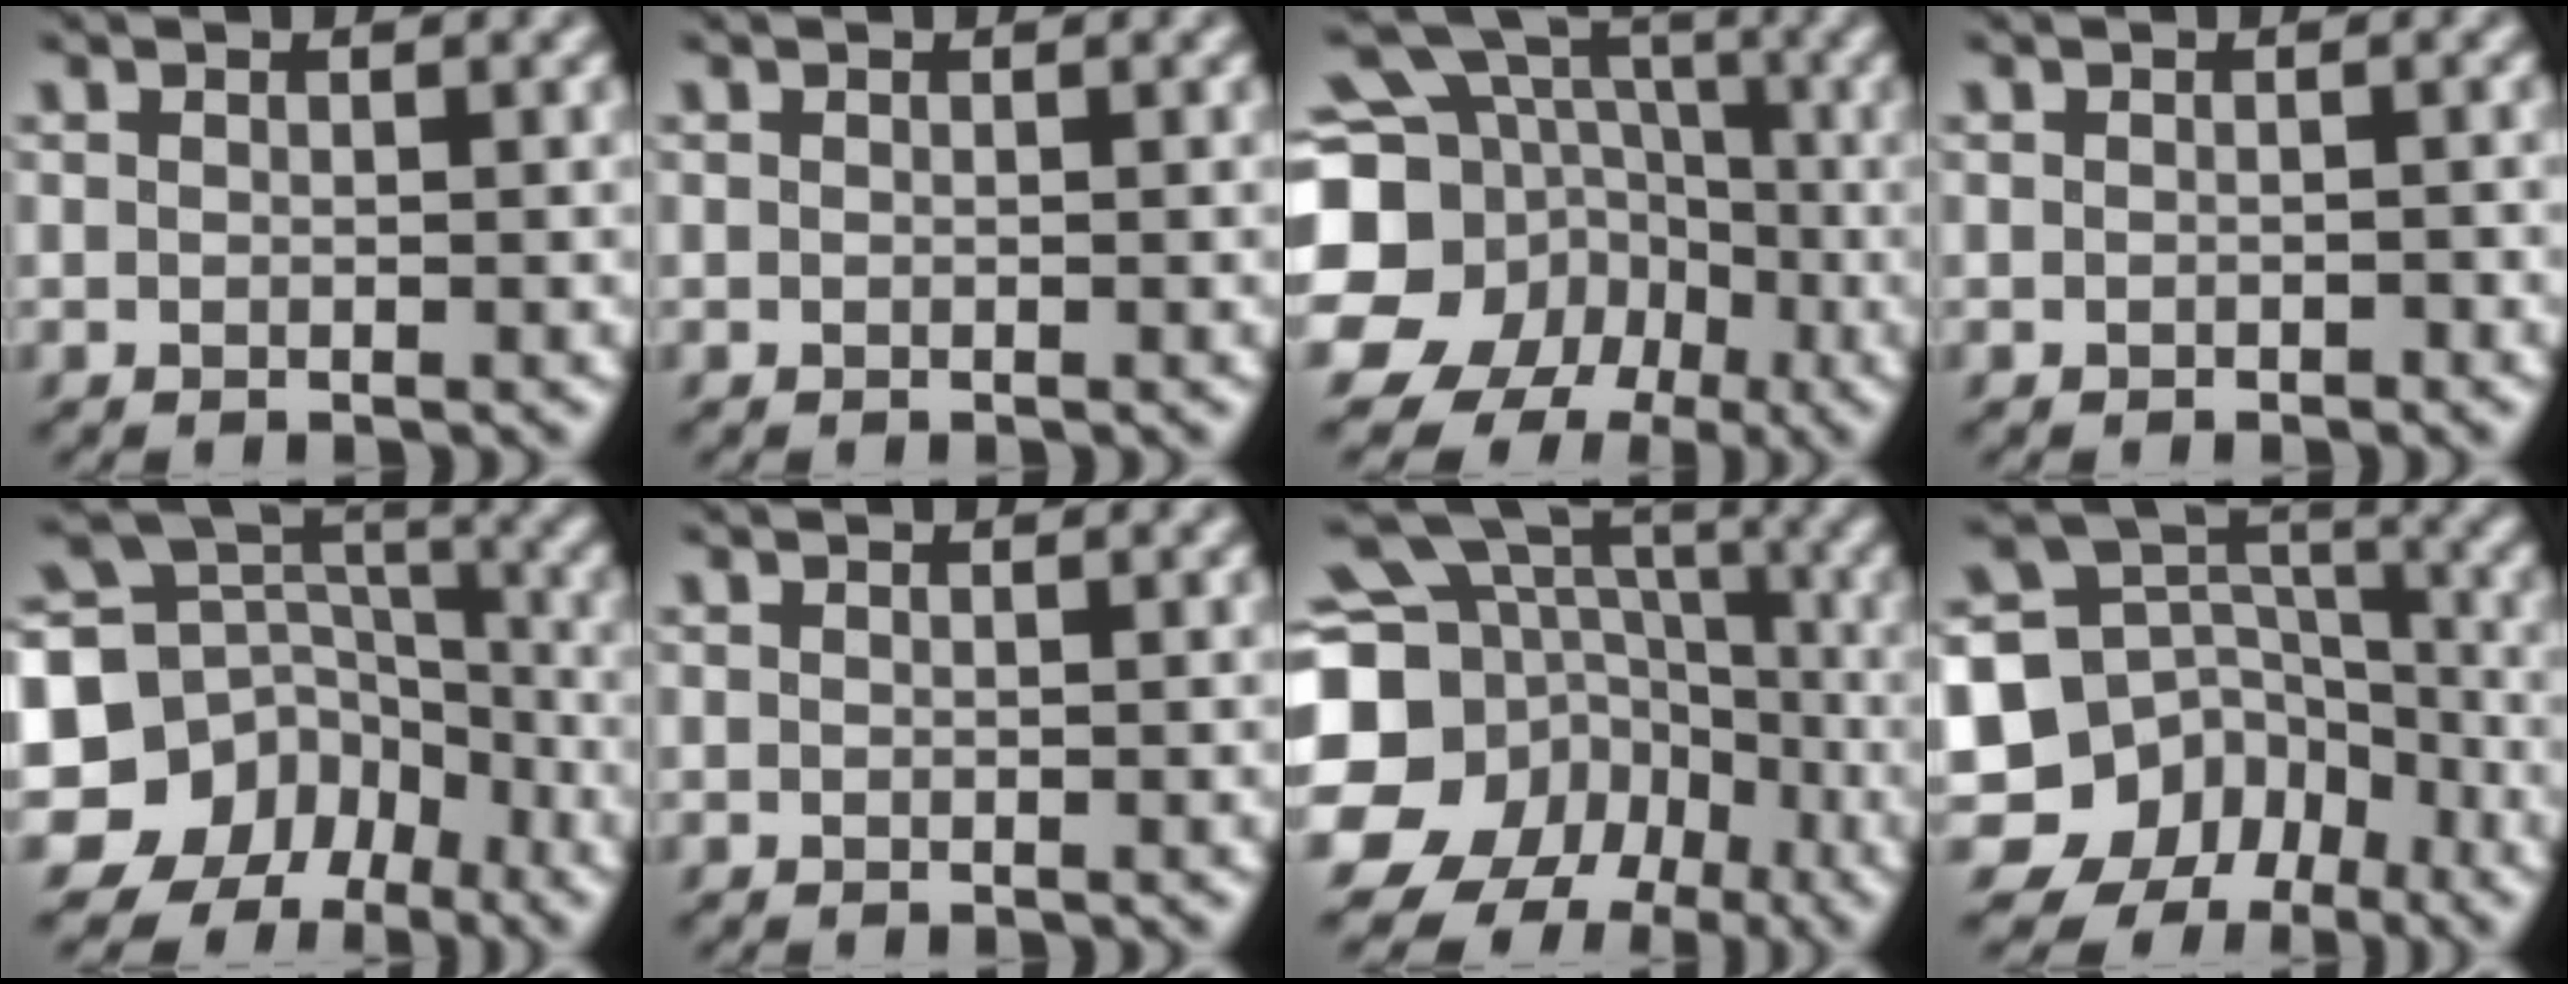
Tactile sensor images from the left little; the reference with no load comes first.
{"total": 0.0}
{"total": 17.1, "force": [-3.6, 15.6, 6.0], "torque": [-0.164, 0.006, -0.092]}
{"total": 0.6, "force": [-0.4, 0.4, 0.2], "torque": [-0.002, -0.004, -0.010]}
{"total": 12.7, "force": [-6.6, 10.3, 3.3], "torque": [-0.101, 0.001, -0.129]}
{"total": 0.0}
{"total": 19.3, "force": [-3.9, 17.6, 6.9], "torque": [-0.177, 0.002, -0.101]}
{"total": 10.3, "force": [-5.6, 8.2, 2.6], "torque": [-0.074, 0.019, -0.109]}